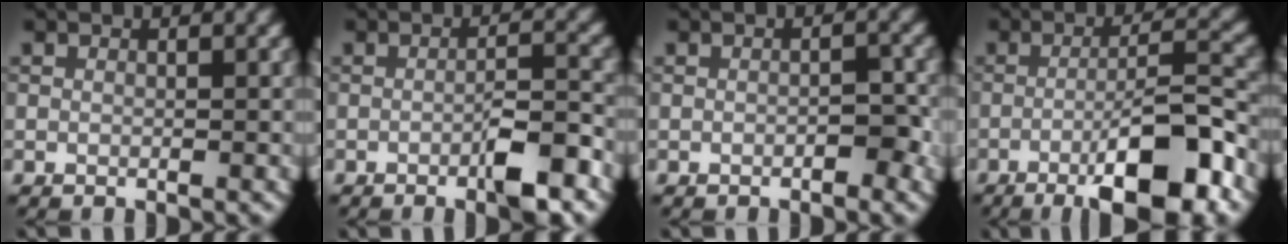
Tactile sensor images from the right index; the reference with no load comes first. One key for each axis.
{"total": 4.1, "fx": -1.9, "fy": 0.8, "fz": 3.6, "tx": -0.055, "ty": 0.007, "tz": -0.031}
{"total": 1.6, "fx": -0.7, "fy": 0.5, "fz": 1.3, "tx": -0.017, "ty": 0.004, "tz": -0.011}
{"total": 9.1, "fx": -4.5, "fy": 1.8, "fz": 7.7, "tx": -0.108, "ty": 0.012, "tz": -0.074}